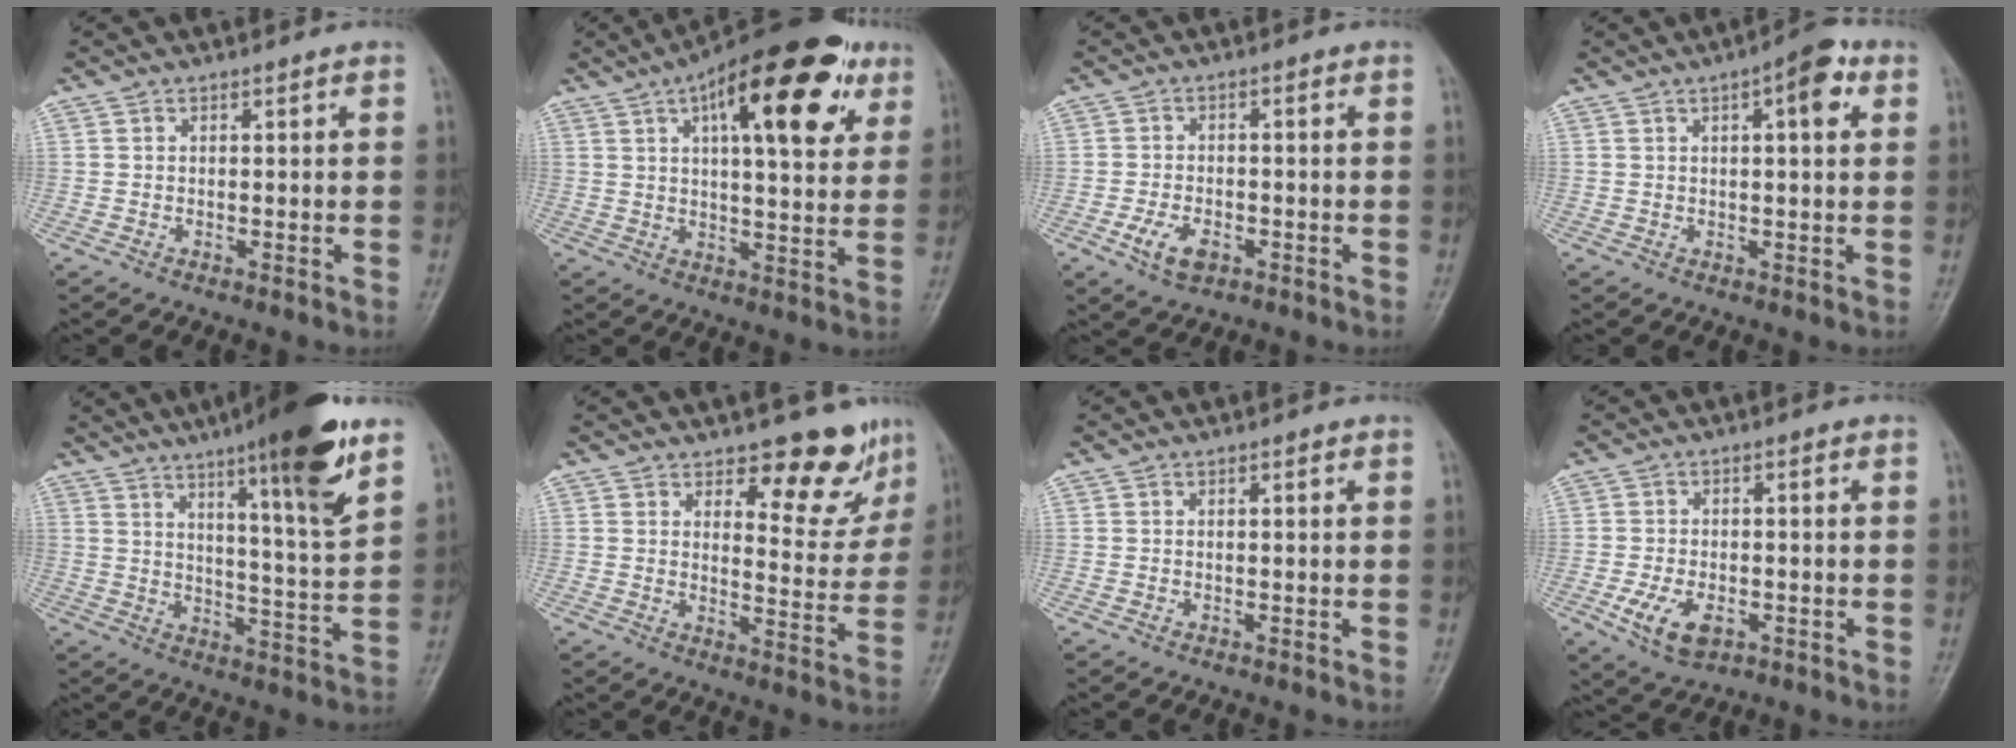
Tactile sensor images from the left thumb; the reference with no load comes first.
{"total": 22.2, "force": [9.9, 8.4, 18.0], "torque": [-0.241, -0.006, 0.140]}
{"total": 5.4, "force": [-2.4, 3.1, 3.7], "torque": [-0.068, 0.008, -0.042]}
{"total": 6.6, "force": [2.5, 2.2, 5.7], "torque": [-0.067, 0.005, 0.026]}
{"total": 17.0, "force": [10.3, 2.2, 13.4], "torque": [-0.185, -0.056, 0.154]}
{"total": 10.0, "force": [8.1, 4.1, 4.2], "torque": [-0.016, -0.068, 0.106]}
{"total": 0.0}
{"total": 7.2, "force": [-2.7, 4.2, 5.2], "torque": [-0.097, 0.001, -0.042]}